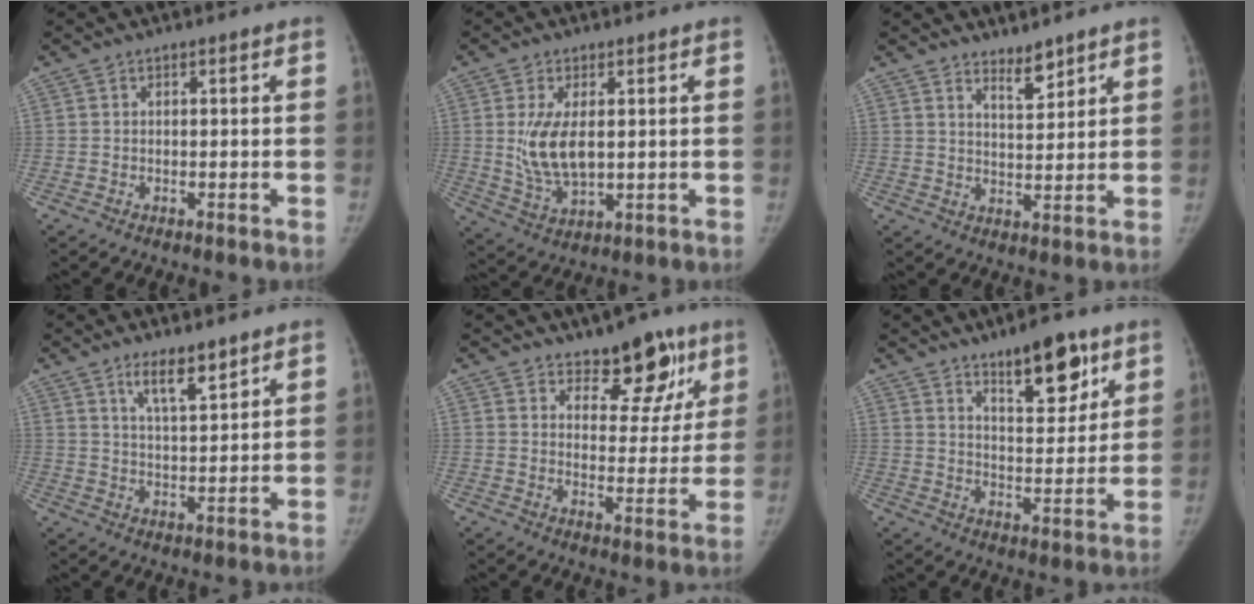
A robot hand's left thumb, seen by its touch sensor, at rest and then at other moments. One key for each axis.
{"total": 9.2, "fx": 1.3, "fy": 4.7, "fz": 7.9, "tx": -0.150, "ty": -0.016, "tz": 0.036}
{"total": 4.2, "fx": 3.6, "fy": 1.1, "fz": 1.9, "tx": -0.019, "ty": -0.035, "tz": 0.063}
{"total": 6.6, "fx": 4.6, "fy": 1.5, "fz": 4.5, "tx": -0.068, "ty": -0.033, "tz": 0.083}
{"total": 10.8, "fx": 7.2, "fy": 5.7, "fz": 5.7, "tx": -0.024, "ty": -0.042, "tz": 0.103}
{"total": 13.1, "fx": 8.4, "fy": 5.6, "fz": 8.4, "tx": -0.076, "ty": -0.050, "tz": 0.130}